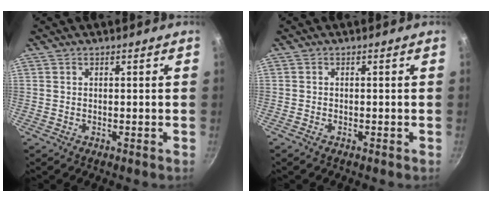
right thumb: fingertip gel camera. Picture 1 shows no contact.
{"total": 0.6, "force": [-0.4, 0.3, 0.3], "torque": [-0.010, 0.002, -0.011]}